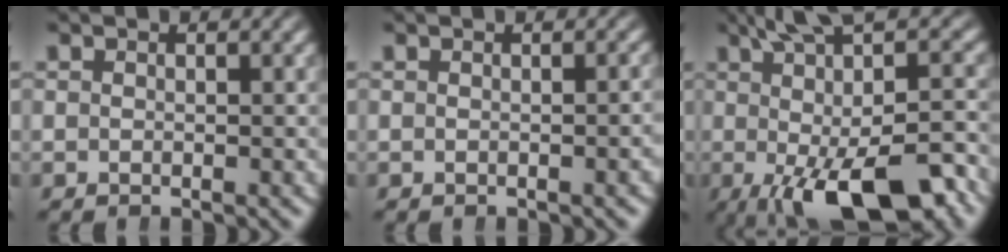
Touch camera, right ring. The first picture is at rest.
{"total": 0.6, "force": [-0.3, -0.2, 0.5], "torque": [-0.006, 0.003, -0.005]}
{"total": 11.3, "force": [-1.4, 4.0, 10.5], "torque": [-0.170, -0.012, -0.008]}